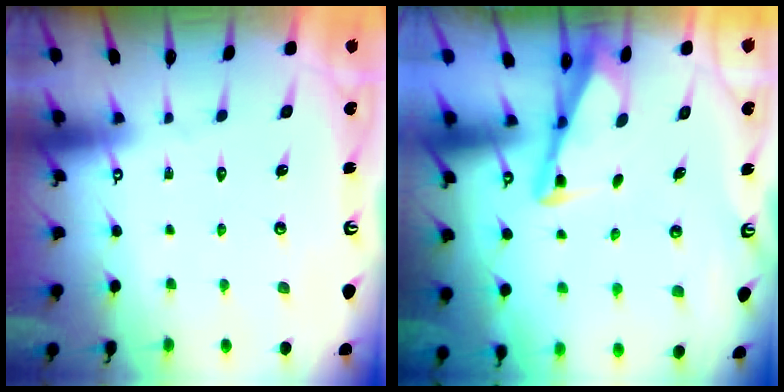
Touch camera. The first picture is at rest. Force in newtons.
{"total": 2.7, "press": 2.7, "slide": 0.3}